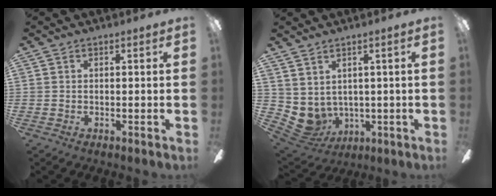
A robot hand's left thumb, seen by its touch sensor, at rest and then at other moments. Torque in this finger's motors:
{"motor_torque": [0.17, 0.19, 0.35, -0.50, 0.03]}